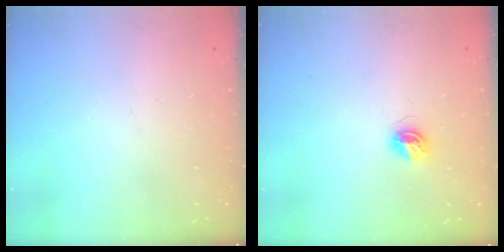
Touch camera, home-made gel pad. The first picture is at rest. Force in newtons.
{"total": 4.6, "press": 4.6, "slide": 0.6}